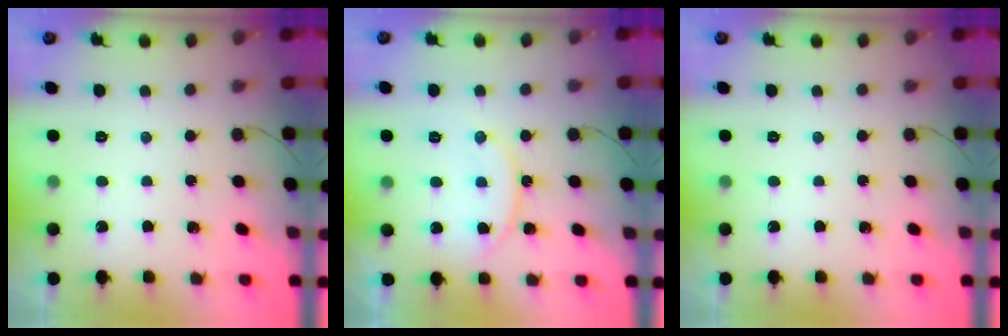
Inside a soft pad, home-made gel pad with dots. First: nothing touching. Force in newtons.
{"total": 10.1, "press": 10.1, "slide": 0.2}
{"total": 0.0}